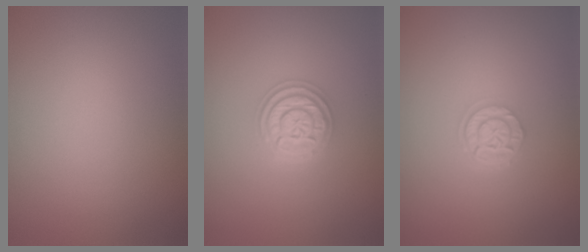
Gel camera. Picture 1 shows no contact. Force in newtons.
{"total": 3.7, "press": 3.6, "slide": 0.5}
{"total": 2.4, "press": 1.9, "slide": 1.5}